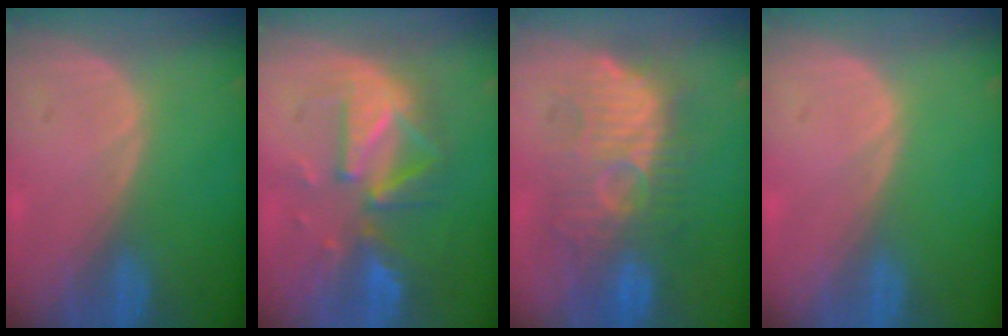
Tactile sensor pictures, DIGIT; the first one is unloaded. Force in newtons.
{"total": 9.1, "press": 8.8, "slide": 2.1}
{"total": 10.3, "press": 10.3, "slide": 0.6}
{"total": 0.0}